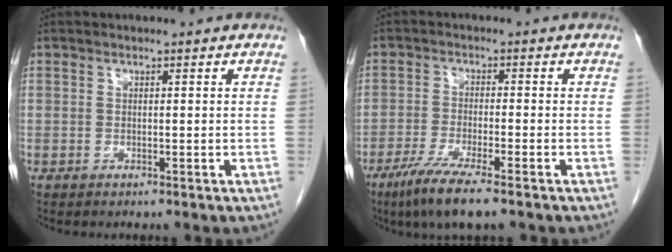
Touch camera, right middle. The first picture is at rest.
{"total": 7.6, "force": [-5.2, 0.3, 5.6], "torque": [-0.104, -0.021, -0.090]}